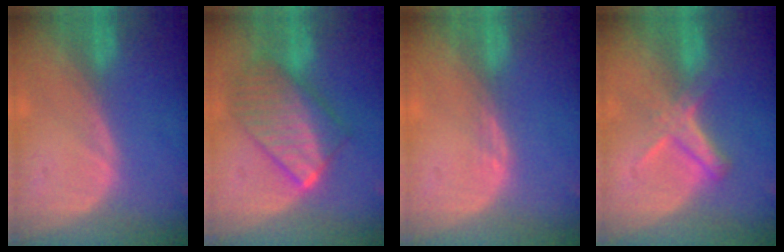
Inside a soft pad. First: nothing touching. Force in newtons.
{"total": 10.0, "press": 9.9, "slide": 0.8}
{"total": 1.0, "press": 0.8, "slide": 0.7}
{"total": 5.6, "press": 5.1, "slide": 2.3}